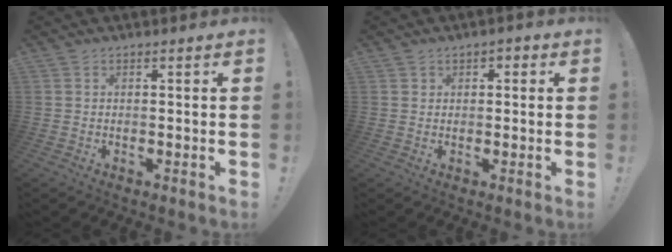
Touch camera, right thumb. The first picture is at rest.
{"total": 1.7, "force": [0.2, 1.6, 0.6], "torque": [0.003, 0.001, 0.001]}